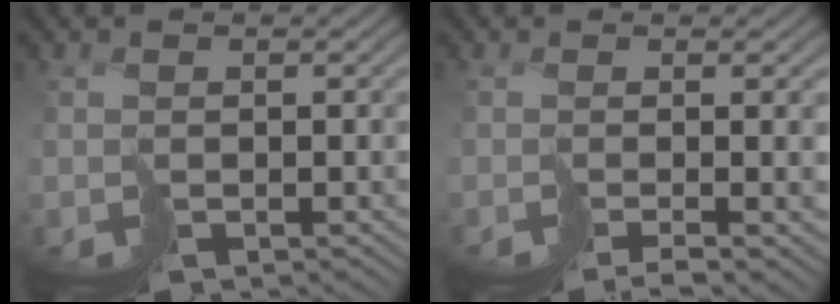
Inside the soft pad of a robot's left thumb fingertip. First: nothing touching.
{"total": 4.7, "force": [-1.3, 0.6, 4.5], "torque": [-0.046, -0.002, -0.012]}